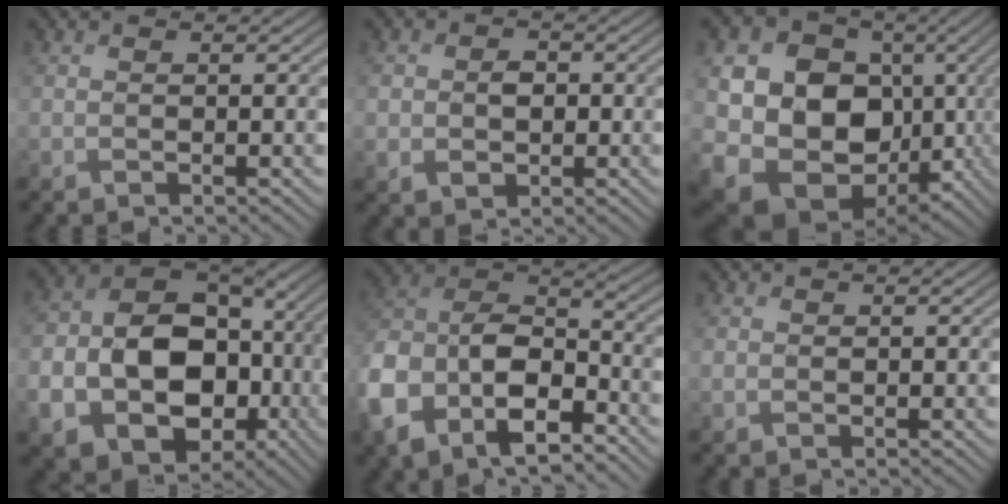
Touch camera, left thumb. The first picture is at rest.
{"total": 4.1, "force": [-0.1, 3.4, 2.3], "torque": [-0.054, -0.005, -0.002]}
{"total": 17.0, "force": [-0.5, 13.9, 9.7], "torque": [-0.211, -0.034, 0.013]}
{"total": 17.1, "force": [-3.8, 12.5, 11.1], "torque": [-0.222, -0.031, -0.054]}
{"total": 16.0, "force": [-8.0, 10.1, 9.5], "torque": [-0.250, -0.058, -0.150]}
{"total": 0.9, "force": [0.1, 0.8, 0.4], "torque": [-0.012, -0.002, 0.004]}